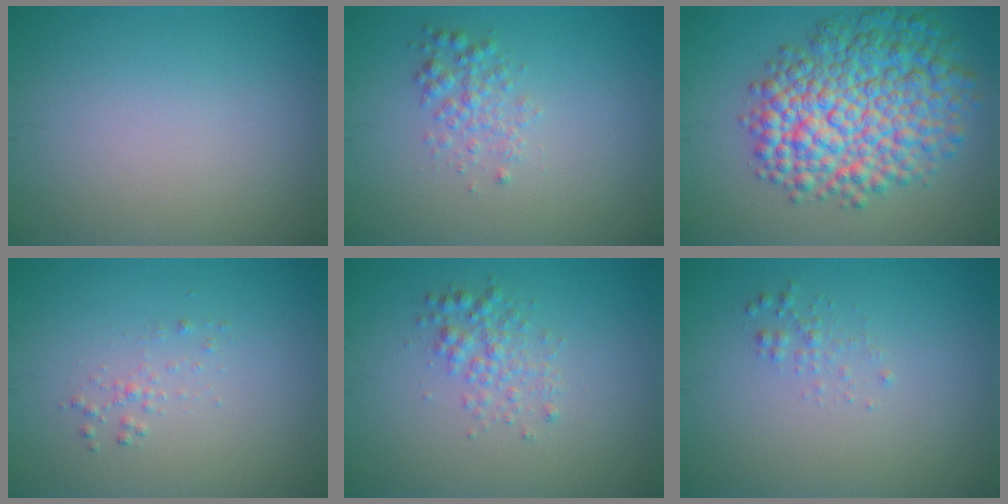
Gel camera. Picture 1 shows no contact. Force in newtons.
{"total": 1.9, "press": 1.9, "slide": 0.0}
{"total": 10.2, "press": 10.2, "slide": 0.2}
{"total": 0.9, "press": 0.9, "slide": 0.0}
{"total": 2.2, "press": 2.2, "slide": 0.0}
{"total": 0.9, "press": 0.9, "slide": 0.1}